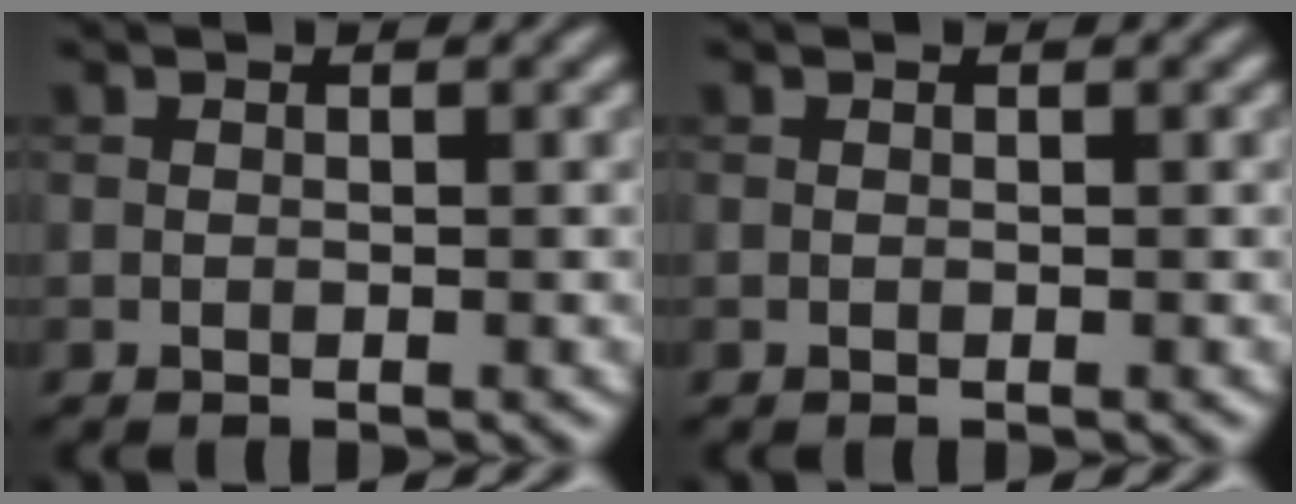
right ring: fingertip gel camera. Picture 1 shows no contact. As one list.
[{"total": 0.0}]